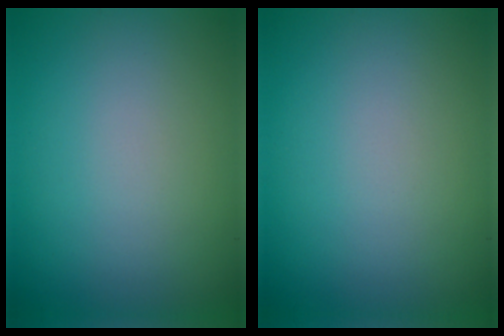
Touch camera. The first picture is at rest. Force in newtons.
{"total": 0.0}